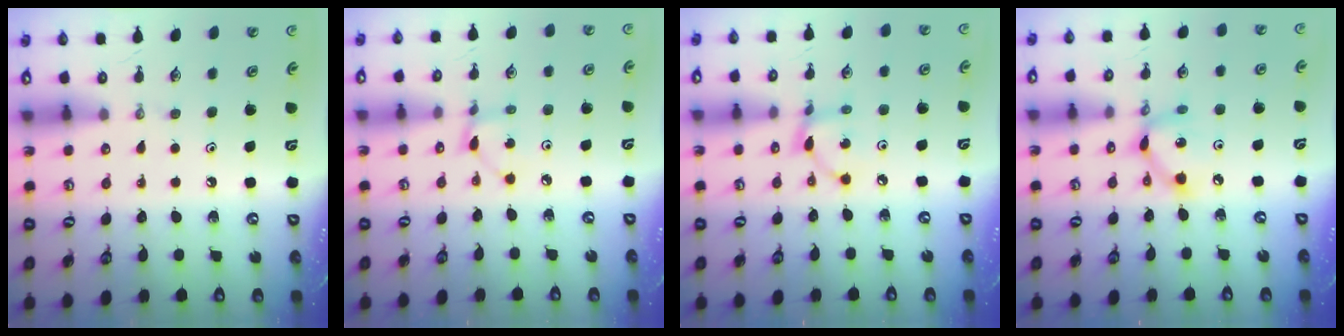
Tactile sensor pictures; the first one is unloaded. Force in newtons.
{"total": 2.7, "press": 2.6, "slide": 0.3}
{"total": 5.2, "press": 5.2, "slide": 0.2}
{"total": 8.5, "press": 8.5, "slide": 0.5}